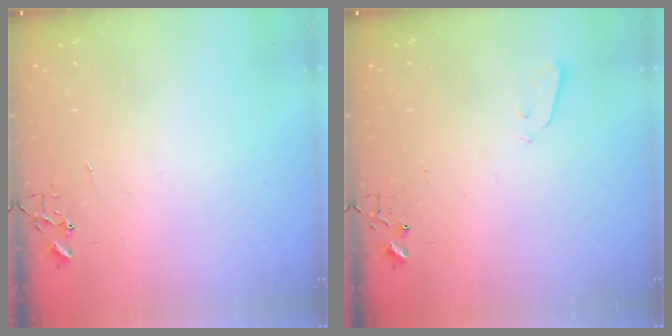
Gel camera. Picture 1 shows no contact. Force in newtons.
{"total": 2.1, "press": 2.1, "slide": 0.3}